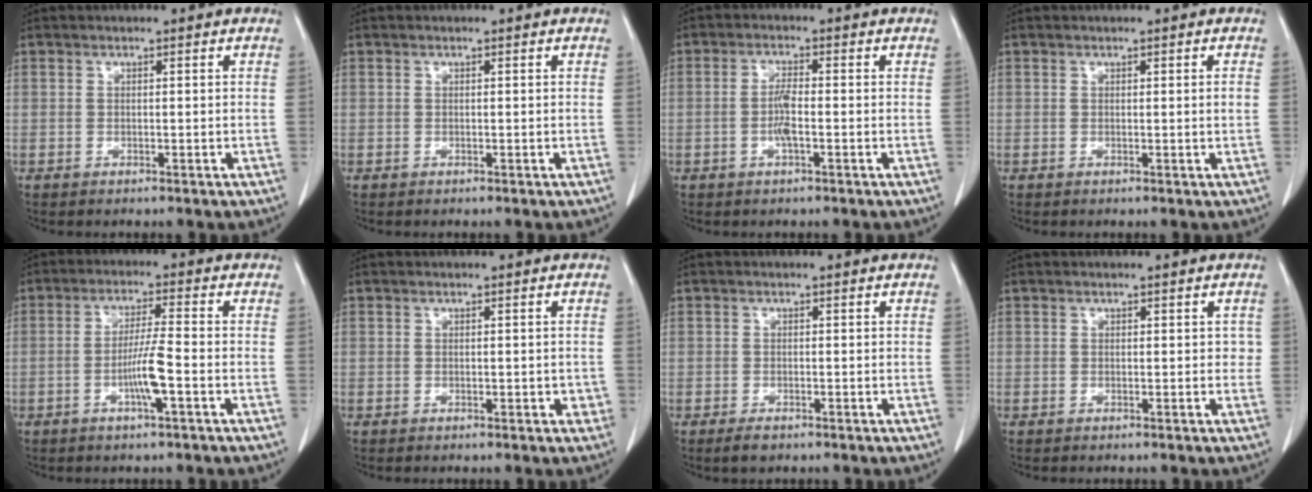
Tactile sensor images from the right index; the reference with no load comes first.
{"total": 0.0}
{"total": 3.2, "force": [-0.8, 0.4, 3.1], "torque": [-0.068, 0.001, -0.016]}
{"total": 0.9, "force": [0.1, -0.1, 0.9], "torque": [-0.012, 0.000, 0.001]}
{"total": 5.7, "force": [-1.9, -0.3, 5.3], "torque": [-0.109, -0.002, -0.033]}
{"total": 1.5, "force": [-0.2, 0.8, 1.2], "torque": [-0.013, 0.003, 0.001]}
{"total": 1.6, "force": [-1.0, 1.0, 0.8], "torque": [-0.016, -0.001, -0.014]}
{"total": 1.2, "force": [0.3, 1.0, 0.6], "torque": [0.003, 0.009, 0.002]}